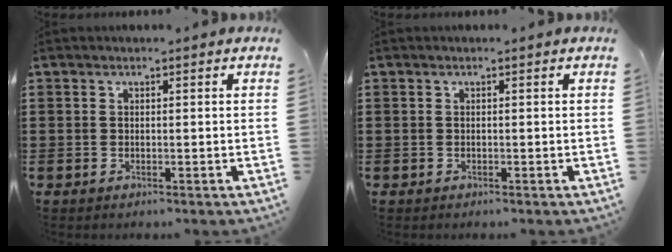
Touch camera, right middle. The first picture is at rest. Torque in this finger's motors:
{"motor_torque": [-0.05, -0.06, 0.00, -0.01]}